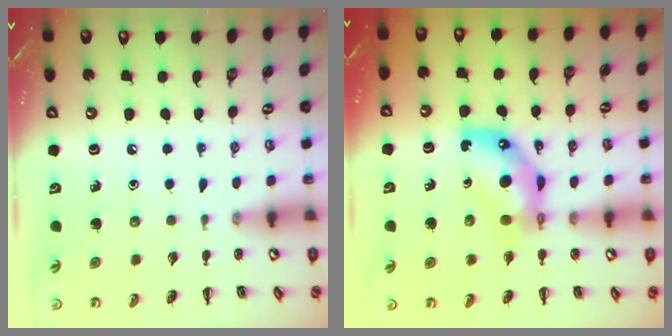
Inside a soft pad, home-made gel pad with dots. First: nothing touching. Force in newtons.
{"total": 8.1, "press": 7.8, "slide": 1.9}